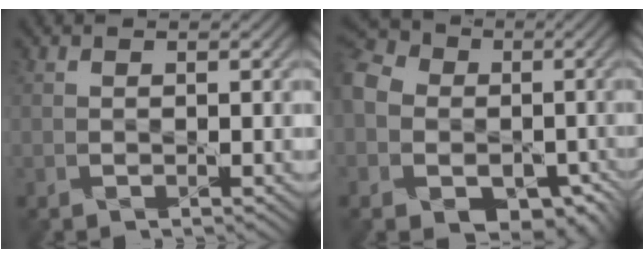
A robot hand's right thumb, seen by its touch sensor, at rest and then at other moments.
{"total": 15.7, "force": [-4.9, 13.1, 7.0], "torque": [-0.196, -0.045, -0.089]}